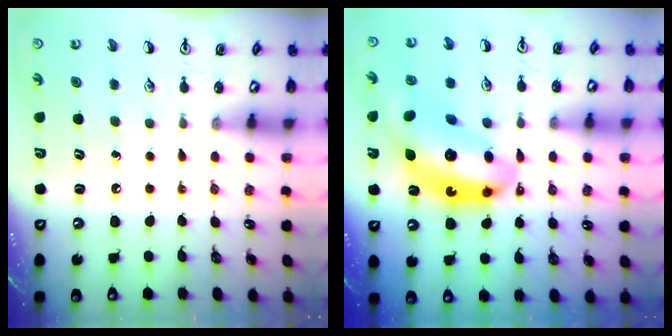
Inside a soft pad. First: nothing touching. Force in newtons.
{"total": 15.7, "press": 14.7, "slide": 5.3}